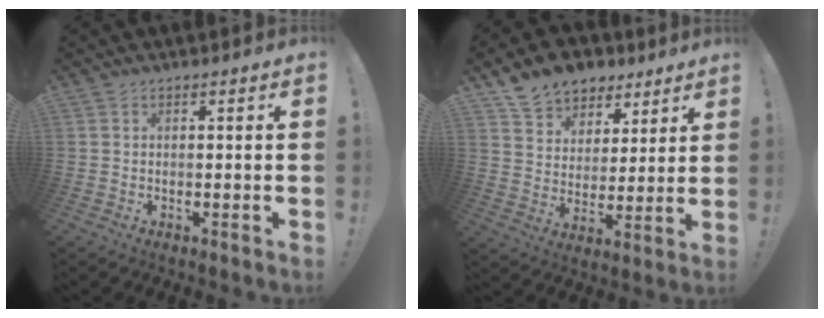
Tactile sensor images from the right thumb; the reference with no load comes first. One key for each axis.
{"total": 11.4, "fx": 8.6, "fy": 7.1, "fz": 2.3, "tx": -0.041, "ty": -0.063, "tz": 0.166}